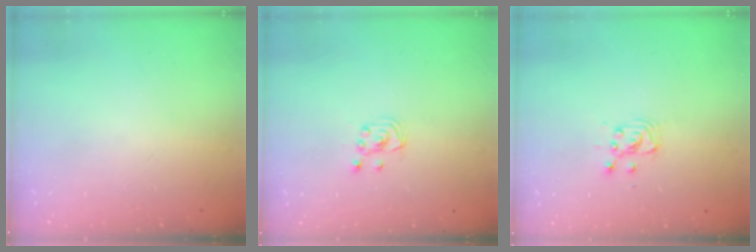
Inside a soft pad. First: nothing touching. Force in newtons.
{"total": 2.4, "press": 2.4, "slide": 0.2}
{"total": 4.0, "press": 4.0, "slide": 0.4}